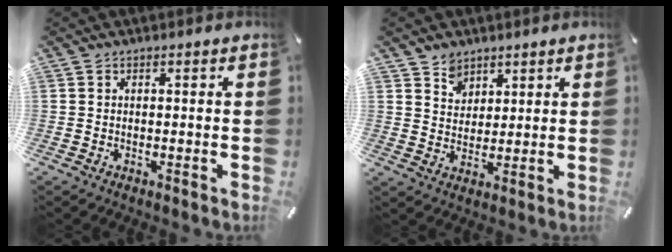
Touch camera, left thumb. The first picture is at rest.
{"total": 5.1, "force": [3.2, 3.9, -0.1], "torque": [0.000, -0.014, 0.060]}